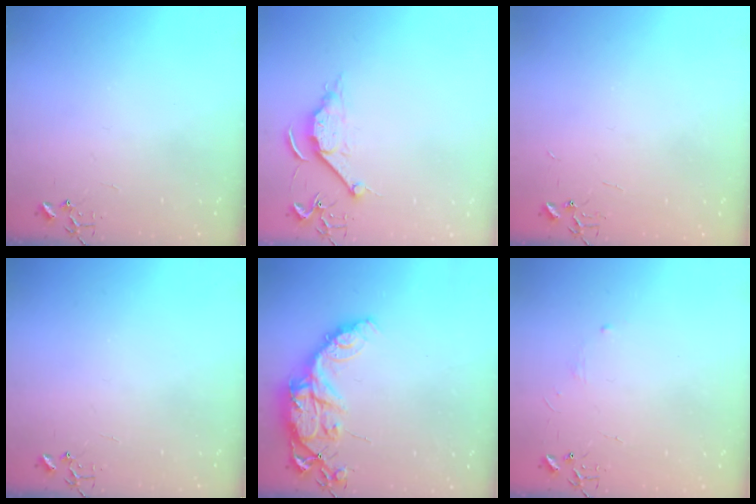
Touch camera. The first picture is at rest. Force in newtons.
{"total": 8.4, "press": 8.4, "slide": 0.6}
{"total": 1.7, "press": 1.7, "slide": 0.2}
{"total": 0.0}
{"total": 14.9, "press": 14.8, "slide": 1.3}
{"total": 2.8, "press": 2.8, "slide": 0.5}